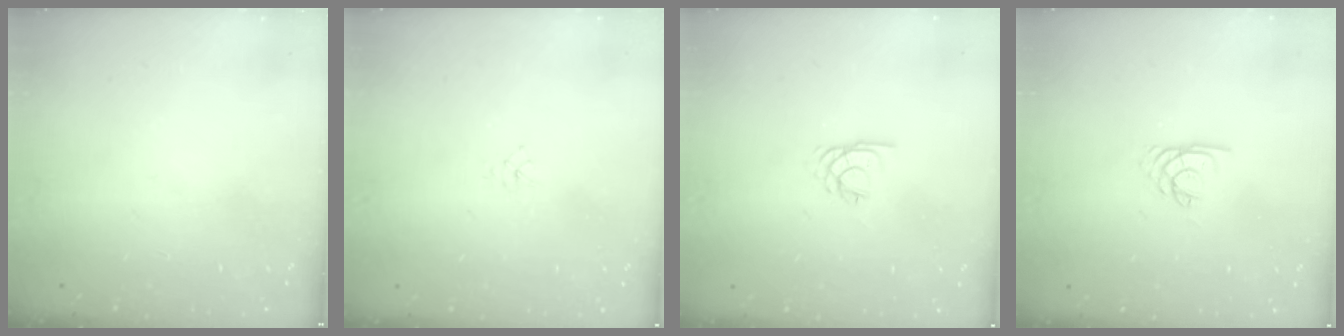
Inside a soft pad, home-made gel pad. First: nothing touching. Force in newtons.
{"total": 1.9, "press": 1.9, "slide": 0.3}
{"total": 2.2, "press": 2.2, "slide": 0.3}
{"total": 1.9, "press": 1.9, "slide": 0.2}